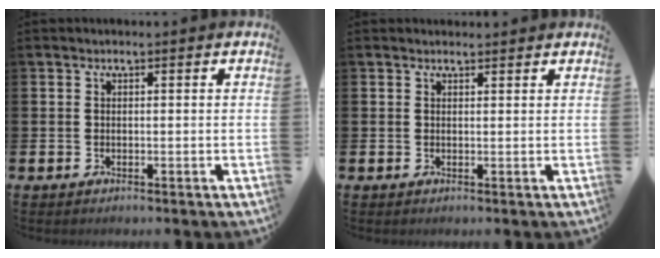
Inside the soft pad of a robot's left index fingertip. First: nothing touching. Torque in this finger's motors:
{"motor_torque": [0.20, -0.16, -0.08, -0.05]}